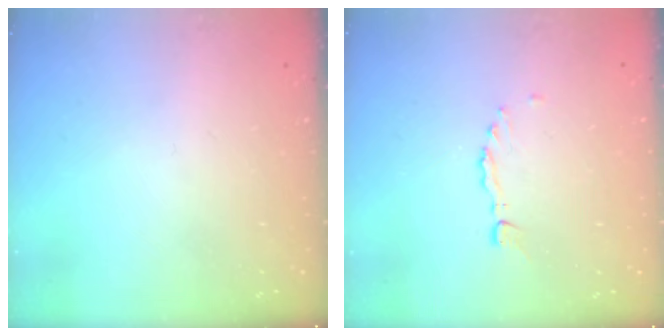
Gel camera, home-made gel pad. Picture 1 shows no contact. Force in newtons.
{"total": 0.0}